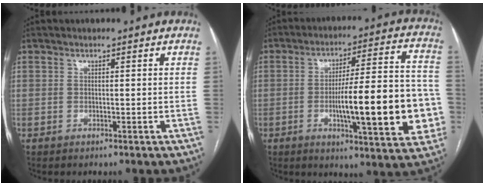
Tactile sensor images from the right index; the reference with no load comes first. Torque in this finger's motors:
{"motor_torque": [2.14, 0.00, 1.05, 0.21]}